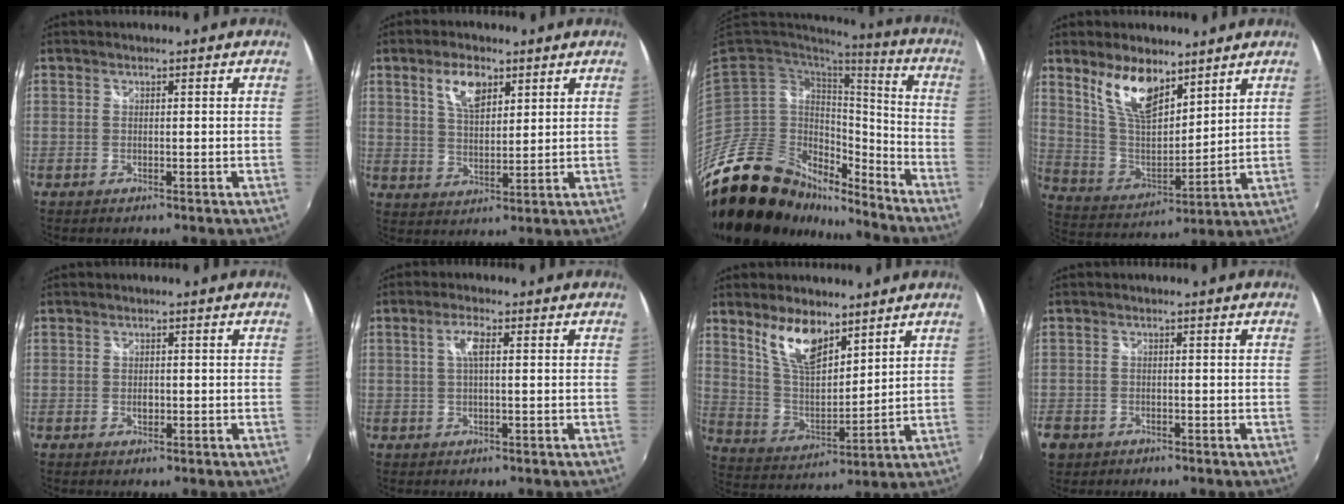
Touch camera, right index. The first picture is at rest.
{"total": 6.8, "force": [3.7, 3.2, 4.8], "torque": [-0.087, 0.009, 0.069]}
{"total": 23.7, "force": [-18.7, 9.9, 10.6], "torque": [-0.196, 0.001, -0.307]}
{"total": 12.9, "force": [8.4, 5.5, 8.1], "torque": [-0.155, 0.001, 0.169]}
{"total": 1.2, "force": [-0.3, 0.9, 0.7], "torque": [-0.012, 0.001, -0.006]}
{"total": 3.0, "force": [0.6, 0.6, 2.9], "torque": [-0.058, 0.004, 0.009]}
{"total": 11.4, "force": [7.6, 4.7, 7.1], "torque": [-0.132, 0.003, 0.152]}
{"total": 4.7, "force": [-2.3, 3.9, 1.4], "torque": [-0.044, -0.002, -0.040]}